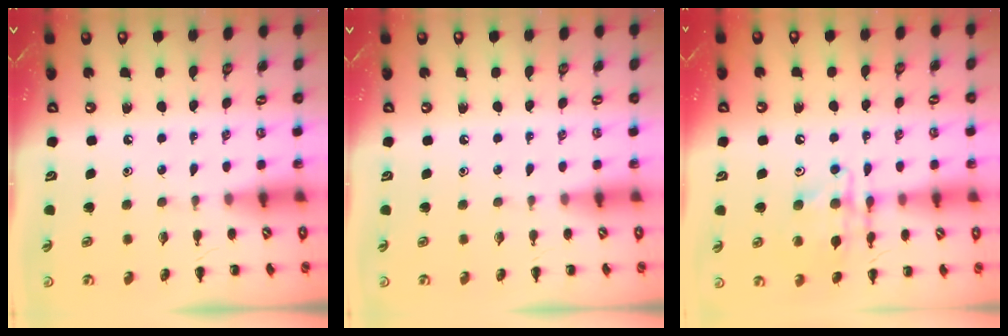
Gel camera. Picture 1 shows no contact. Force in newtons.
{"total": 0.0}
{"total": 13.4, "press": 13.2, "slide": 2.4}